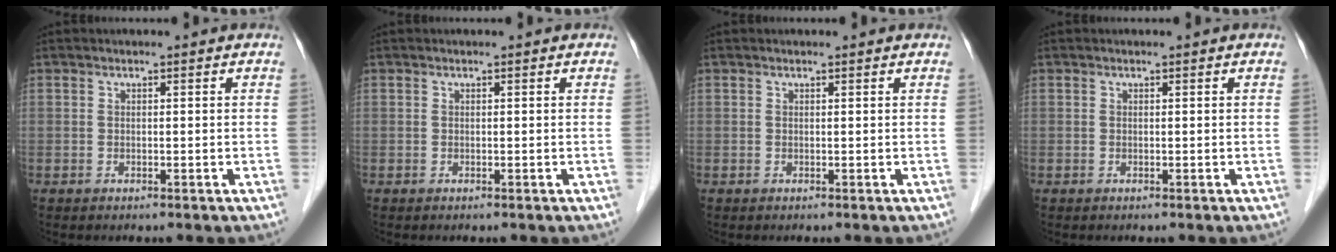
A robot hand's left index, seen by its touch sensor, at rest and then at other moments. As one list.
[{"total": 0.0}, {"total": 0.5, "force": [0.5, 0.1, 0.1], "torque": [-0.004, 0.003, 0.005]}, {"total": 0.0}]